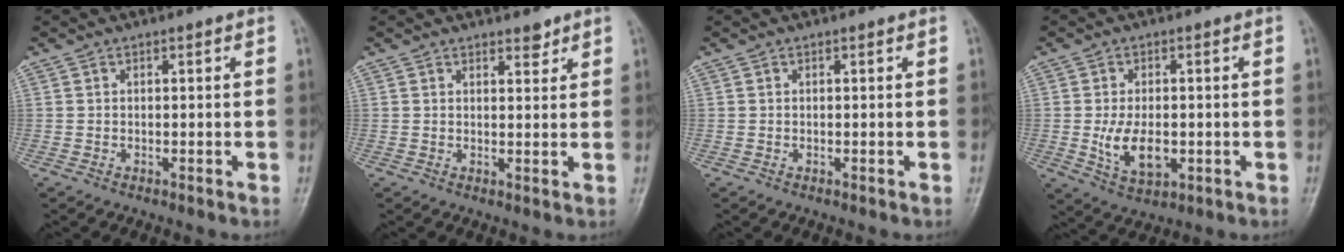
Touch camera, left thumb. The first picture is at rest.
{"total": 2.3, "force": [1.8, 1.0, 0.9], "torque": [-0.001, -0.012, 0.026]}
{"total": 0.0}
{"total": 7.9, "force": [-1.0, 4.7, 6.3], "torque": [-0.104, -0.010, -0.011]}